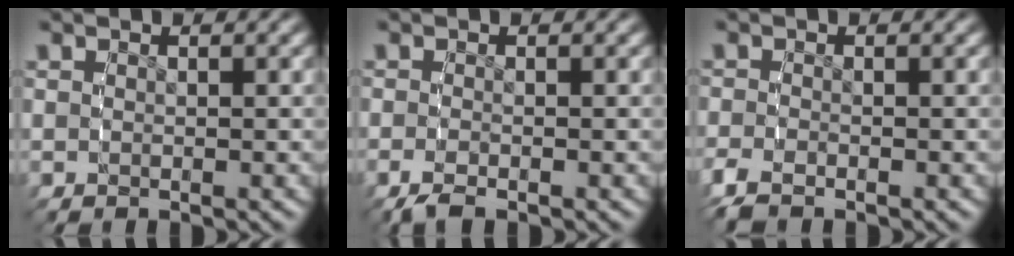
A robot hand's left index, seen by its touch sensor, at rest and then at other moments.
{"total": 1.3, "force": [-1.1, 0.2, 0.7], "torque": [-0.017, -0.003, -0.017]}
{"total": 1.8, "force": [-1.5, 0.7, 0.8], "torque": [-0.029, -0.008, -0.024]}